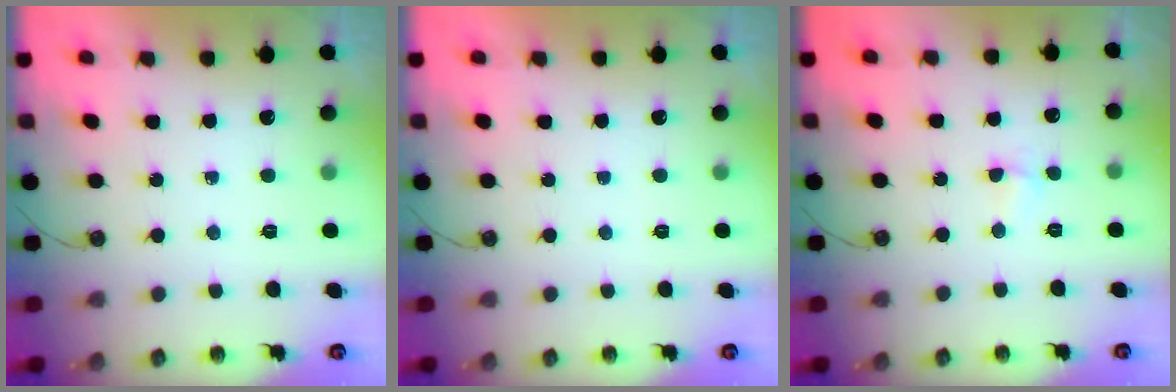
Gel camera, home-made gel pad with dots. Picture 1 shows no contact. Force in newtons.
{"total": 0.0}
{"total": 2.3, "press": 2.2, "slide": 0.5}